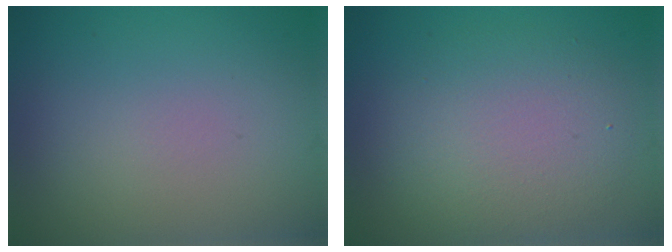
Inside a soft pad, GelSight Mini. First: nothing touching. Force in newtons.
{"total": 5.4, "press": 5.4, "slide": 0.2}